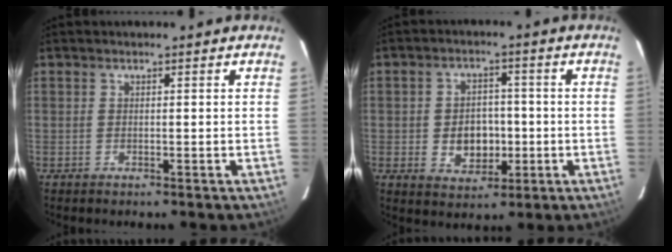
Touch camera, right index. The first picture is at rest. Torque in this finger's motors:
{"motor_torque": [0.19, 0.00, 0.16, 0.03]}